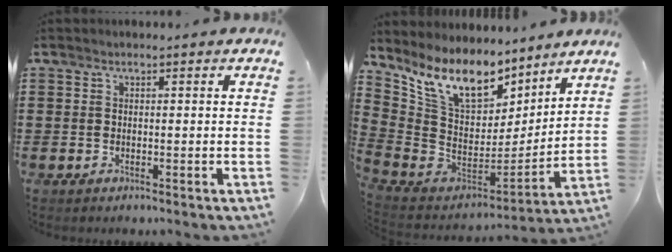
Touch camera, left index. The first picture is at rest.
{"total": 12.4, "force": [8.9, 5.2, 7.0], "torque": [-0.185, -0.054, 0.161]}